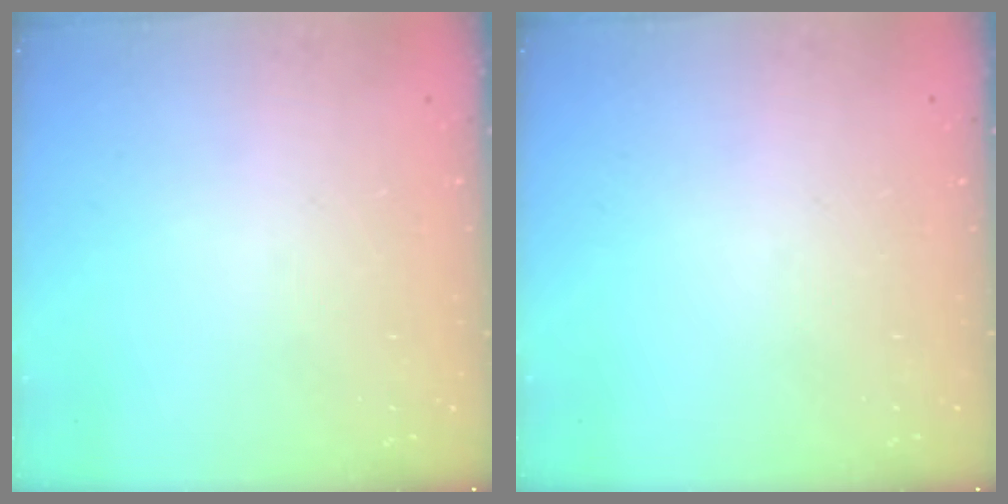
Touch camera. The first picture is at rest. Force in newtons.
{"total": 0.0}